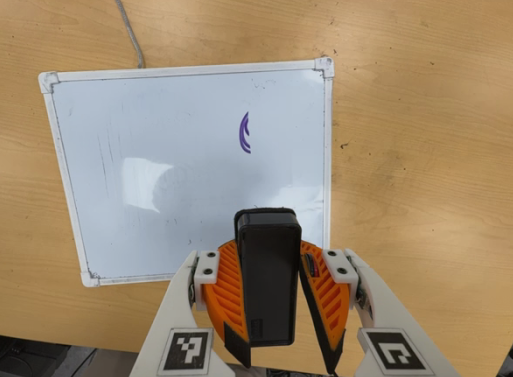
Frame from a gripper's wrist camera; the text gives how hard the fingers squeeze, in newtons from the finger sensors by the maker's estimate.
{"total": 8.2, "left": 8.4, "right": 8.0}